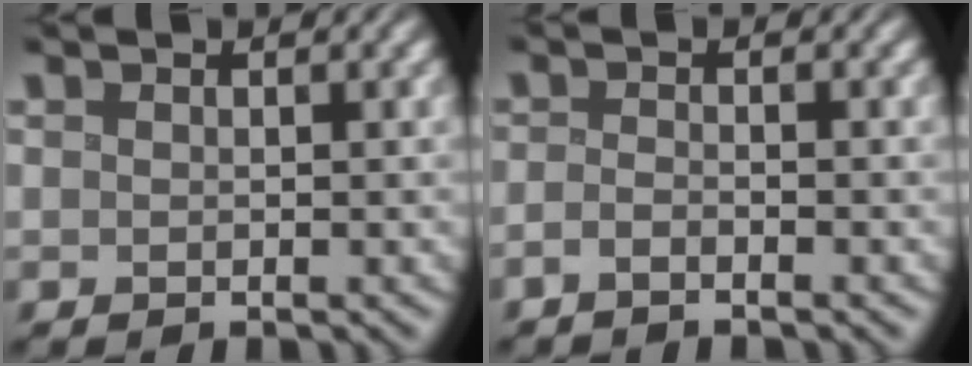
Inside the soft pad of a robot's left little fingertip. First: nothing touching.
{"total": 1.3, "force": [-1.2, -0.2, 0.4], "torque": [-0.010, 0.002, -0.025]}